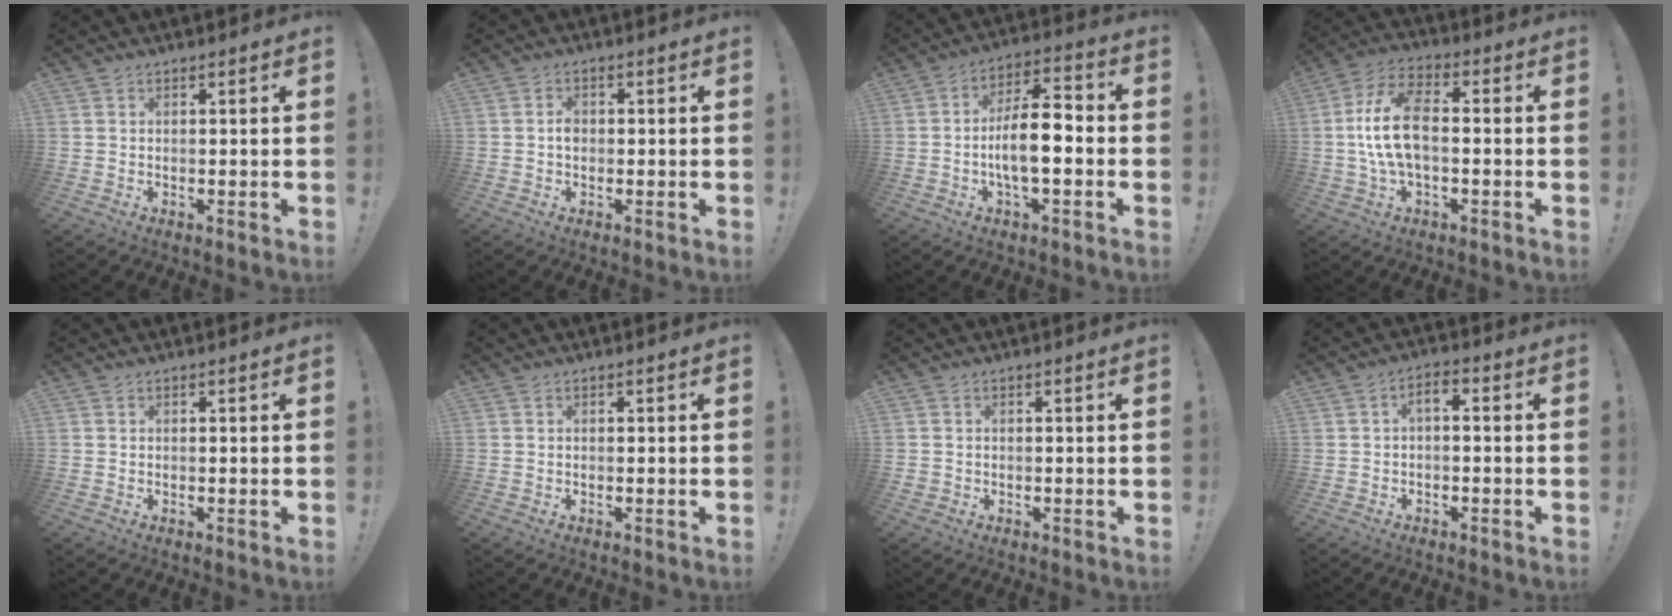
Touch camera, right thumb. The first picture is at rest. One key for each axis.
{"total": 2.1, "fx": -0.5, "fy": 1.5, "fz": 1.4, "tx": -0.023, "ty": 0.006, "tz": -0.010}
{"total": 12.3, "fx": -2.4, "fy": 4.5, "fz": 11.1, "tx": -0.192, "ty": 0.017, "tz": -0.045}
{"total": 13.7, "fx": -0.5, "fy": 6.9, "fz": 11.8, "tx": -0.234, "ty": 0.014, "tz": -0.006}
{"total": 0.0}
{"total": 0.0}
{"total": 0.9, "fx": -0.4, "fy": 0.8, "fz": 0.2, "tx": -0.008, "ty": 0.005, "tz": -0.007}
{"total": 3.2, "fx": -1.2, "fy": 1.3, "fz": 2.7, "tx": -0.061, "ty": 0.004, "tz": -0.022}